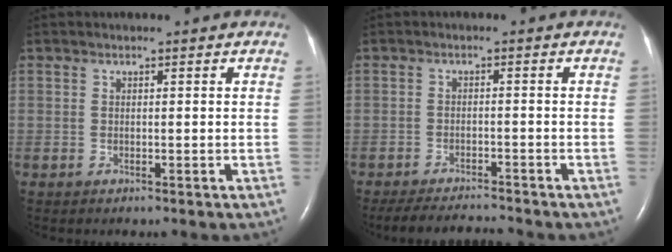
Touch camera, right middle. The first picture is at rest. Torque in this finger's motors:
{"motor_torque": [0.28, -0.29, 0.12, 0.04]}